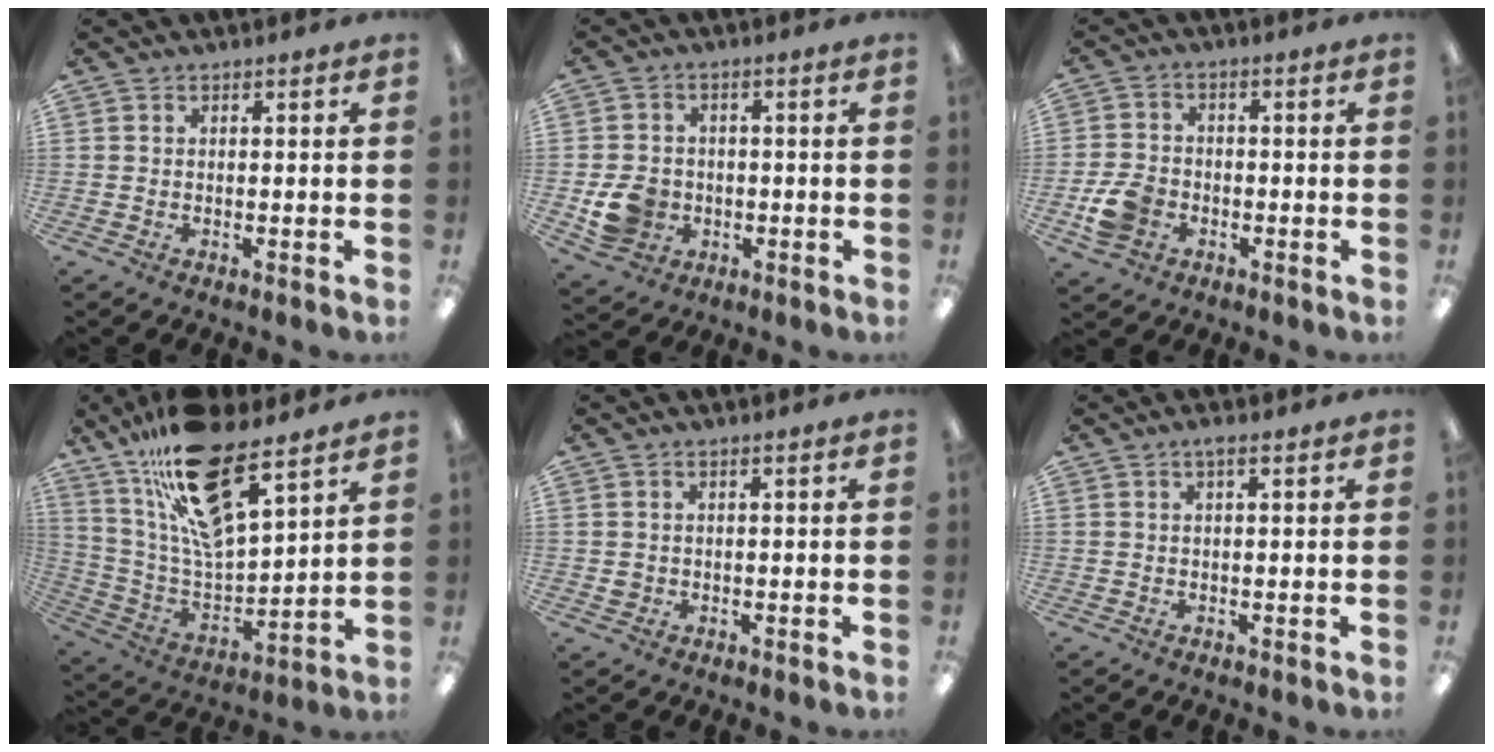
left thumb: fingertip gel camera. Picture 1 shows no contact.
{"total": 7.5, "force": [-1.8, 6.6, 3.3], "torque": [-0.068, 0.009, -0.030]}
{"total": 7.1, "force": [-2.7, 5.4, 3.8], "torque": [-0.076, 0.010, -0.049]}
{"total": 20.9, "force": [14.7, 6.7, 13.2], "torque": [-0.251, -0.083, 0.254]}
{"total": 1.2, "force": [0.5, 1.0, 0.4], "torque": [-0.010, 0.003, 0.009]}
{"total": 1.9, "force": [1.0, 0.3, 1.5], "torque": [-0.024, -0.001, 0.015]}